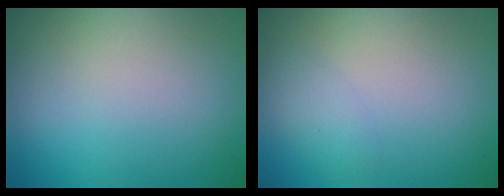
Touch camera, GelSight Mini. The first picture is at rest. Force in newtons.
{"total": 1.2, "press": 1.2, "slide": 0.1}